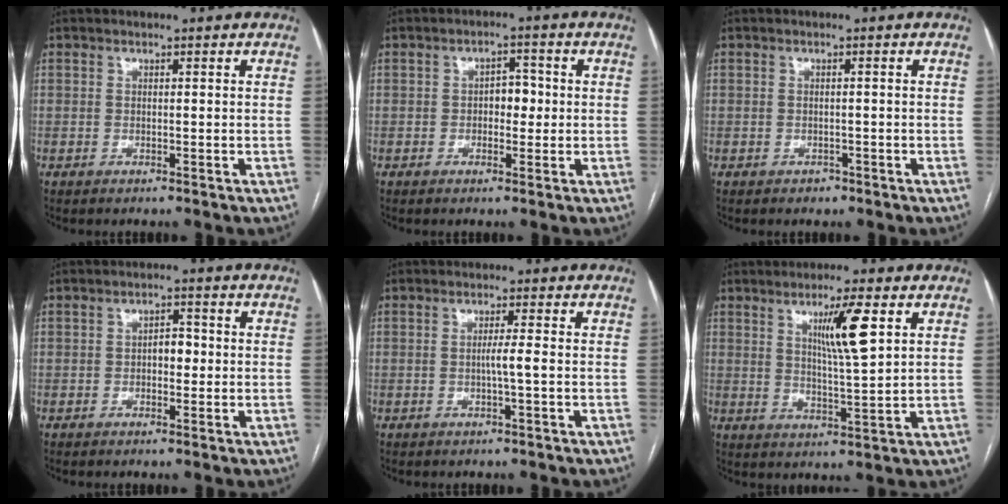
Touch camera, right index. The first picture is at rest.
{"total": 3.0, "force": [-0.1, 1.8, 2.4], "torque": [-0.030, 0.009, -0.001]}
{"total": 1.2, "force": [-0.8, 0.9, 0.2], "torque": [-0.003, 0.003, -0.010]}
{"total": 2.7, "force": [-0.2, 1.5, 2.2], "torque": [-0.028, 0.008, -0.004]}
{"total": 2.1, "force": [-0.3, -0.5, 2.0], "torque": [-0.035, 0.000, -0.007]}
{"total": 7.8, "force": [3.1, 0.1, 7.1], "torque": [-0.123, -0.005, 0.055]}